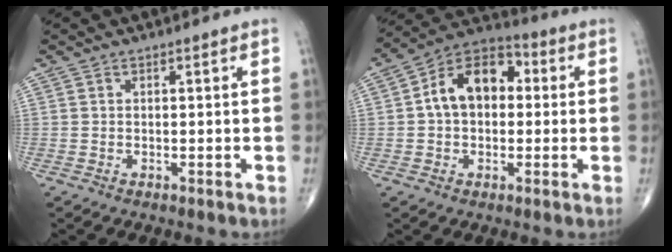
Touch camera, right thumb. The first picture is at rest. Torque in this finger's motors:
{"motor_torque": [1.21, 1.45, 1.32, 0.15, 0.14]}